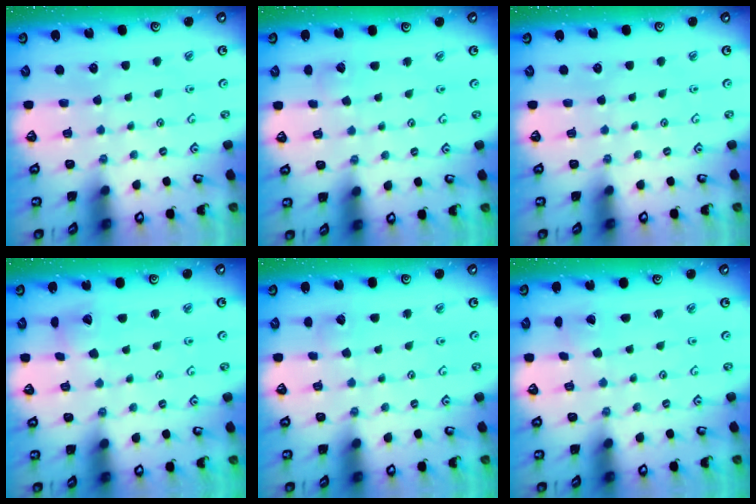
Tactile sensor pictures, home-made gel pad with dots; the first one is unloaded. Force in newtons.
{"total": 3.2, "press": 3.2, "slide": 0.2}
{"total": 0.0}
{"total": 5.5, "press": 5.5, "slide": 0.7}
{"total": 3.2, "press": 3.2, "slide": 0.2}
{"total": 0.0}